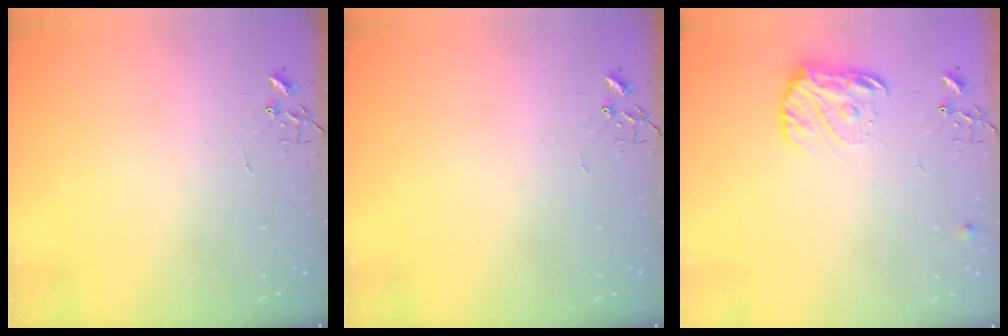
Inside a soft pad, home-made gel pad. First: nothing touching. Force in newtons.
{"total": 0.0}
{"total": 12.7, "press": 12.6, "slide": 0.7}